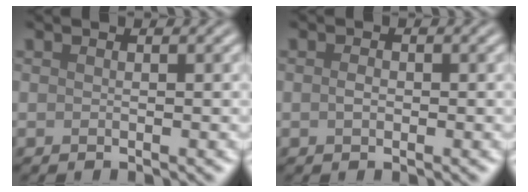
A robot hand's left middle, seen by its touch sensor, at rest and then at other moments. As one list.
[{"total": 1.0, "force": [-0.1, 0.7, 0.7], "torque": [-0.016, 0.000, -0.004]}]